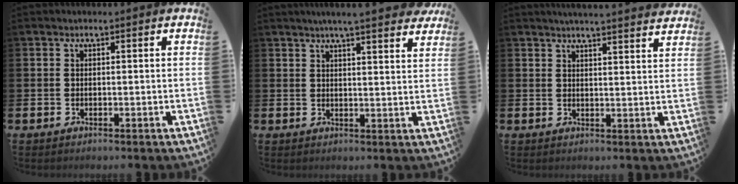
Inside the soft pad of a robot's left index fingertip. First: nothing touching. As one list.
[{"total": 5.1, "force": [4.8, -0.3, 1.9], "torque": [-0.036, -0.022, 0.082]}, {"total": 4.2, "force": [4.1, -0.7, 0.6], "torque": [-0.016, -0.023, 0.072]}]